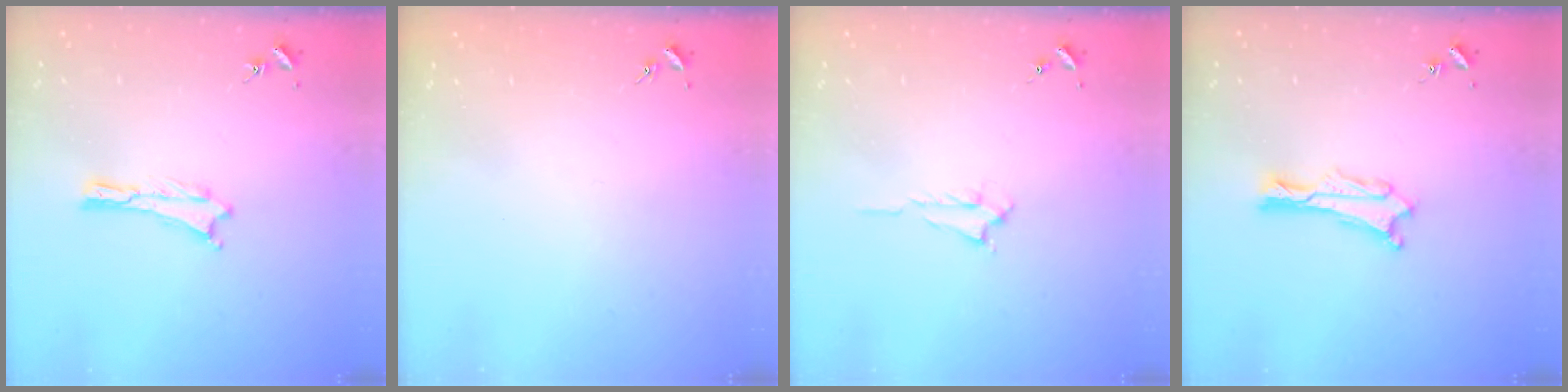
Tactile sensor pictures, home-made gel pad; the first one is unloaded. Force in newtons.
{"total": 0.0}
{"total": 0.7, "press": 0.6, "slide": 0.2}
{"total": 0.9, "press": 0.9, "slide": 0.2}